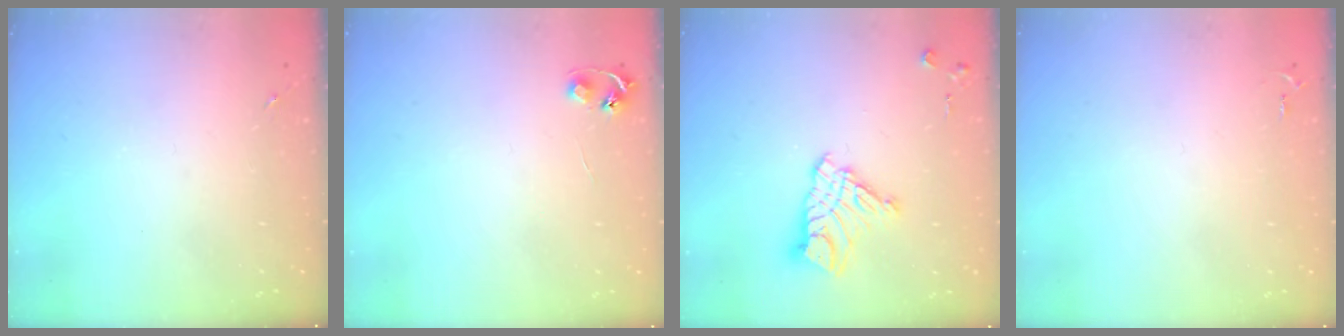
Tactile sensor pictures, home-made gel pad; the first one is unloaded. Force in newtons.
{"total": 4.8, "press": 4.7, "slide": 0.5}
{"total": 11.6, "press": 11.6, "slide": 1.0}
{"total": 2.6, "press": 2.6, "slide": 0.4}